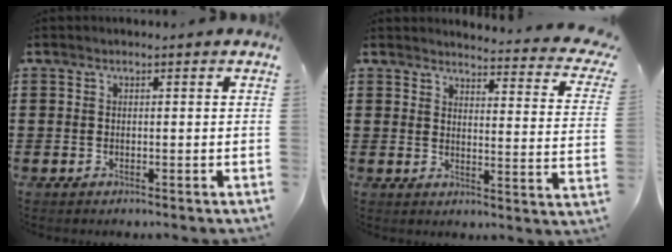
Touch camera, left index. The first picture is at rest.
{"total": 3.5, "force": [3.3, -0.2, 1.3], "torque": [-0.027, -0.032, 0.049]}